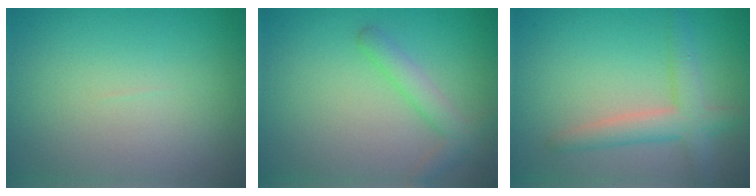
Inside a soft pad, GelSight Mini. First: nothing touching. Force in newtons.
{"total": 2.3, "press": 2.3, "slide": 0.1}
{"total": 3.5, "press": 3.5, "slide": 0.2}